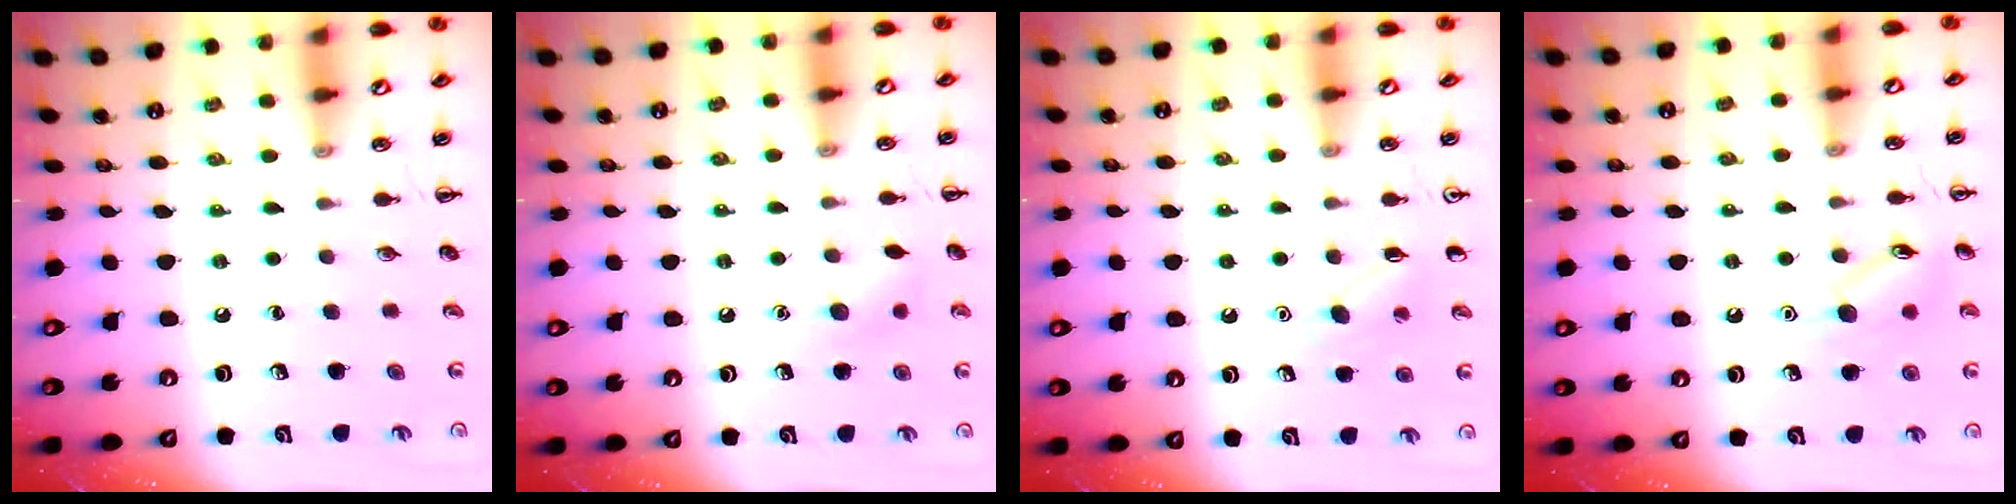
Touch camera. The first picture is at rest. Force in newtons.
{"total": 7.0, "press": 6.8, "slide": 1.8}
{"total": 6.4, "press": 6.1, "slide": 1.9}
{"total": 9.7, "press": 9.7, "slide": 0.5}